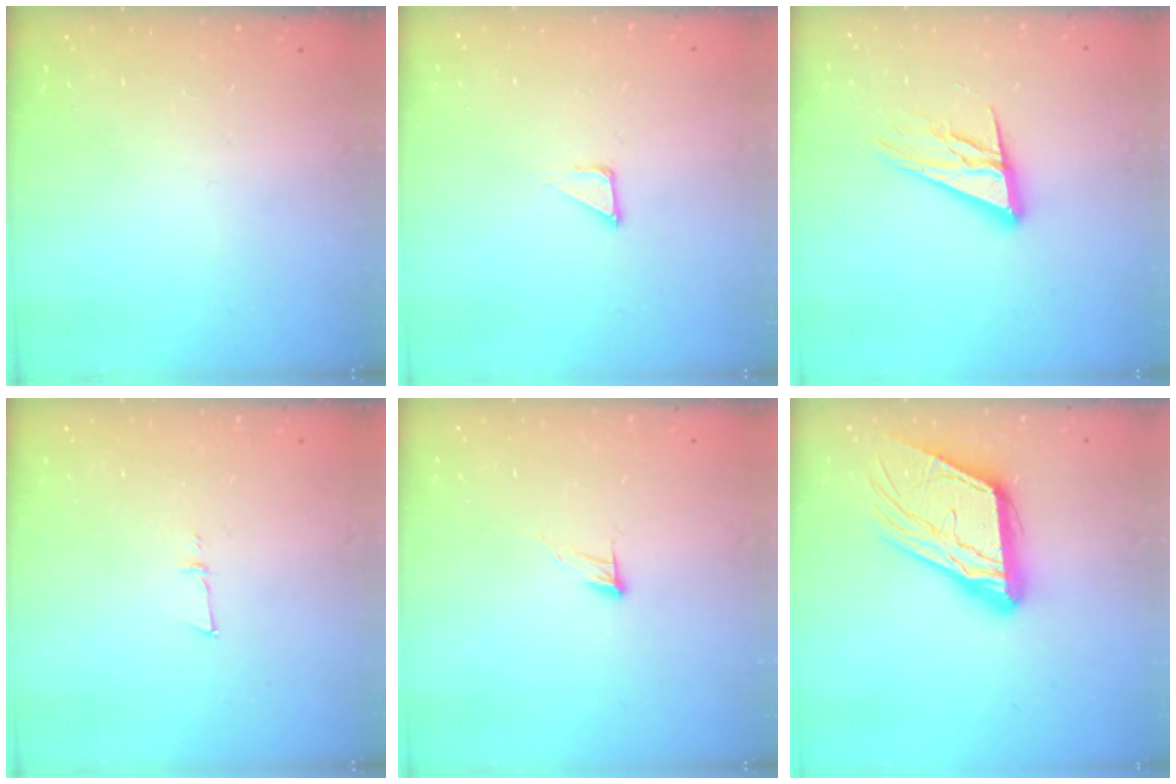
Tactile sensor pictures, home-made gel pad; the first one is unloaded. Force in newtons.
{"total": 2.8, "press": 2.8, "slide": 0.1}
{"total": 13.3, "press": 13.1, "slide": 2.5}
{"total": 4.2, "press": 4.0, "slide": 1.1}
{"total": 5.2, "press": 5.1, "slide": 0.4}
{"total": 18.3, "press": 18.2, "slide": 1.8}